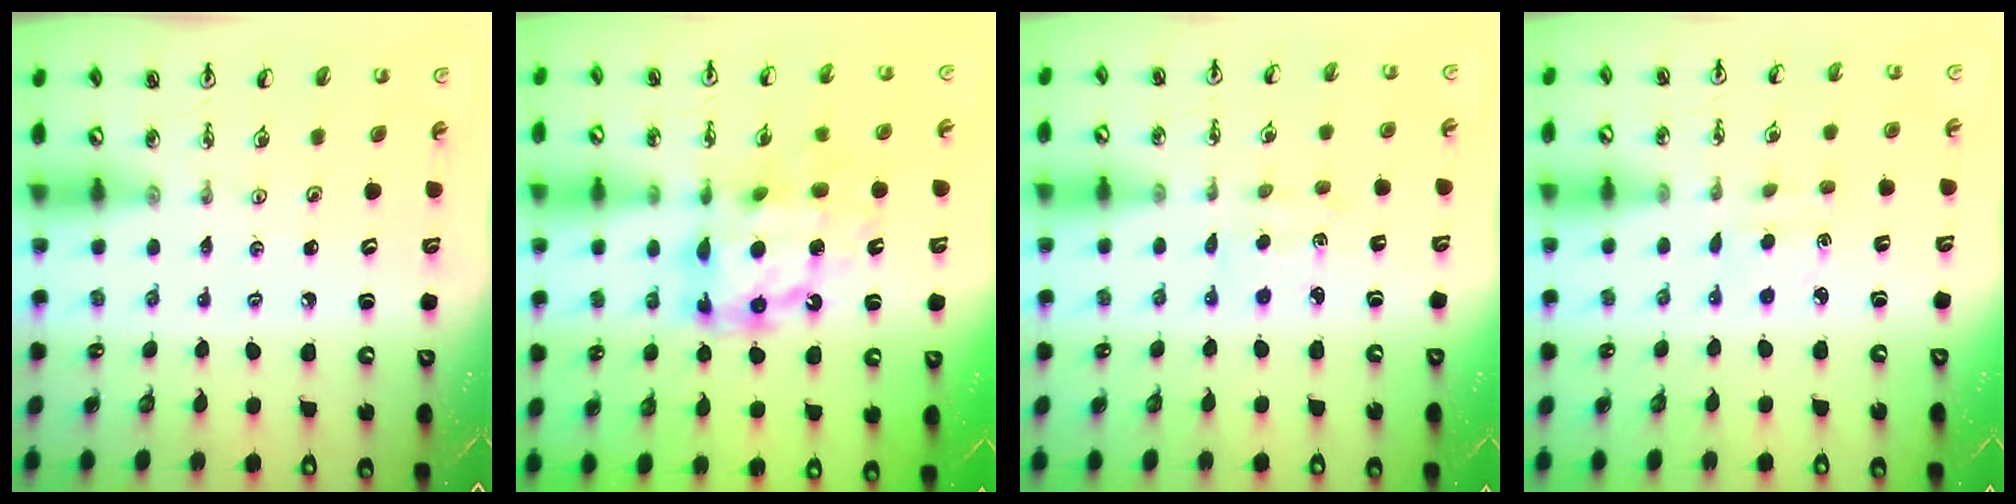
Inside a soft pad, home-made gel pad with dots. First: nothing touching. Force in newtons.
{"total": 14.2, "press": 14.1, "slide": 1.3}
{"total": 3.0, "press": 3.0, "slide": 0.4}
{"total": 1.7, "press": 1.6, "slide": 0.6}